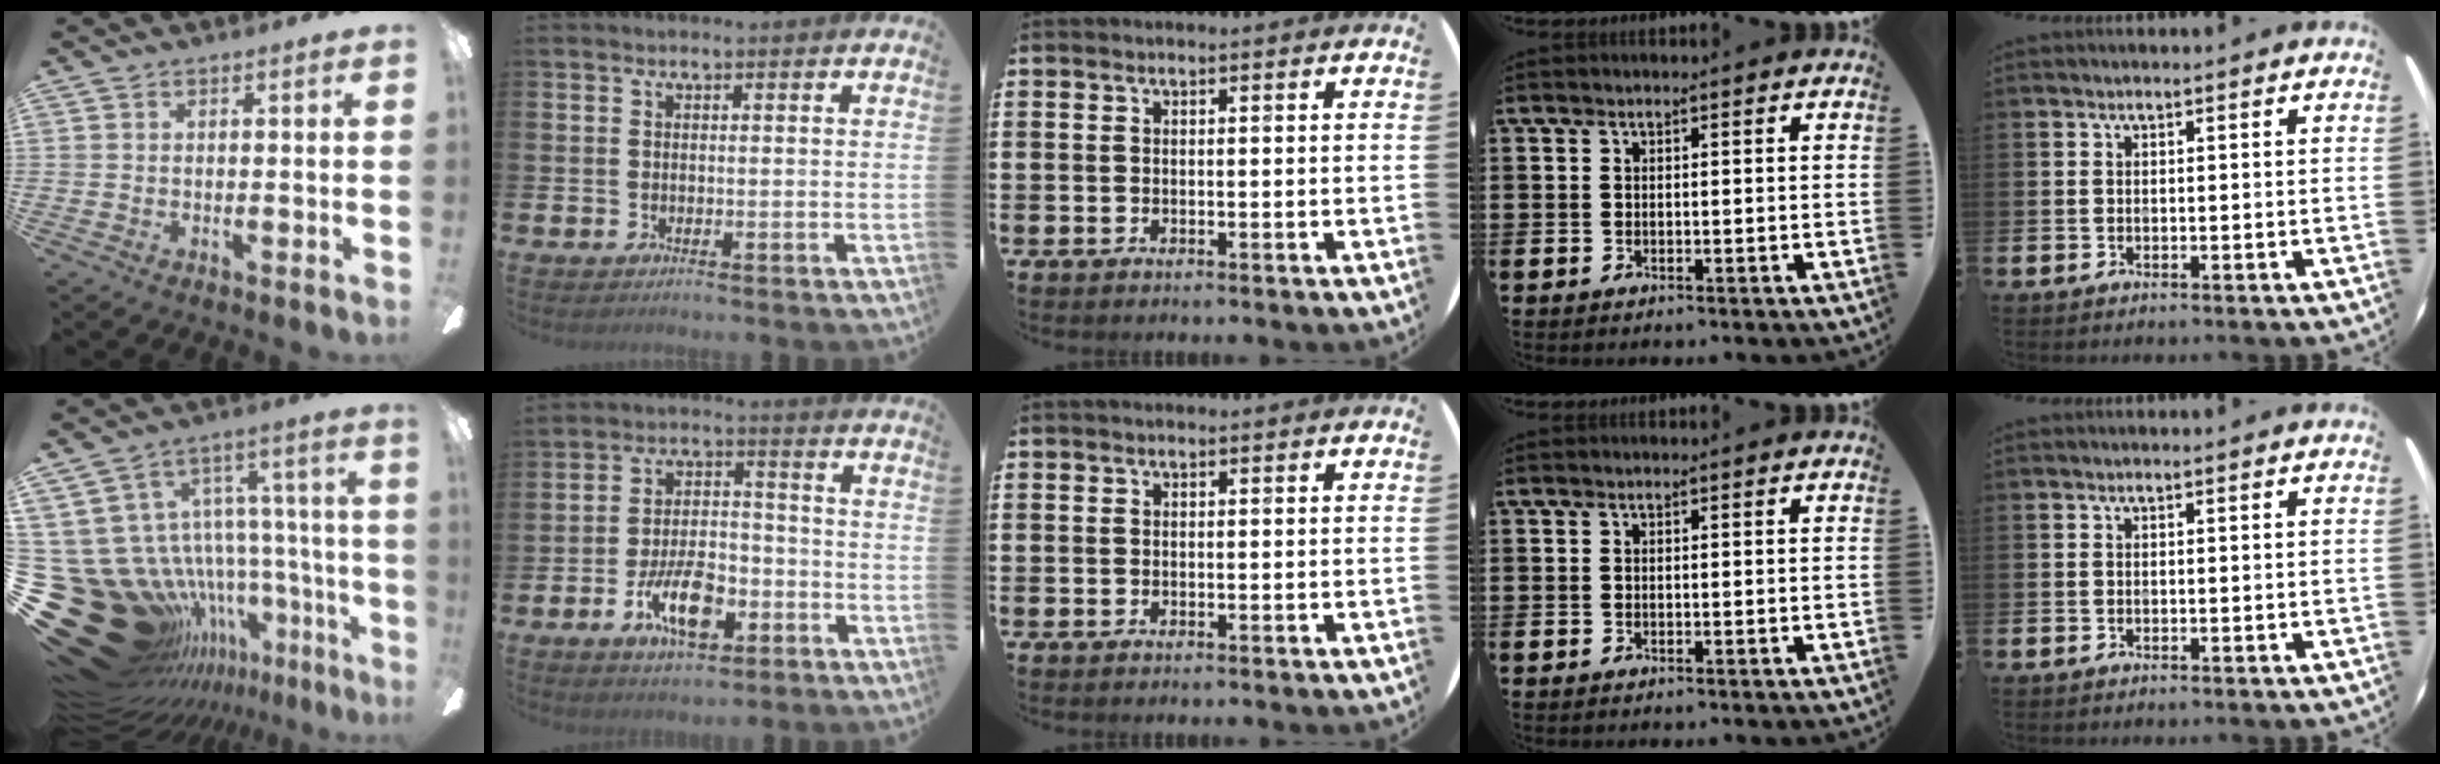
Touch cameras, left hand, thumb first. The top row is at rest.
{"thumb": {"total": 24.0, "force": [-11.2, 17.3, 12.2], "torque": [-0.200, 0.010, -0.100]}, "index": {"total": 8.9, "force": [-3.8, 4.3, 6.8], "torque": [-0.117, 0.004, -0.068]}}